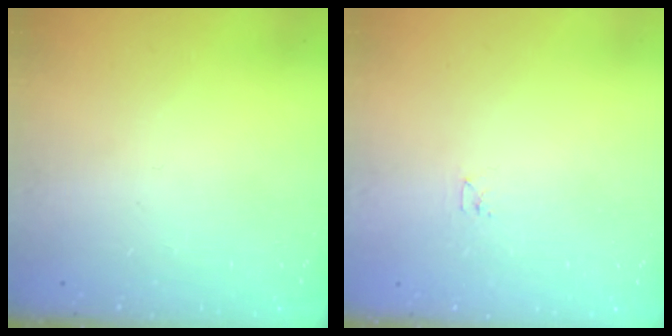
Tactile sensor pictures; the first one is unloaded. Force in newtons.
{"total": 2.4, "press": 2.4, "slide": 0.3}